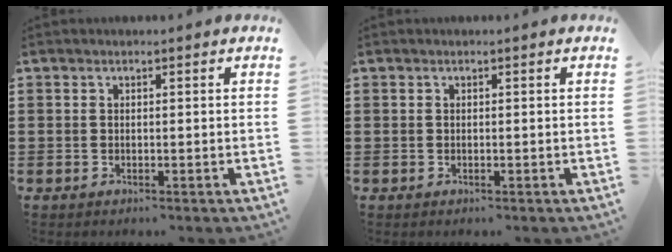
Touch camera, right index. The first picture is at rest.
{"total": 0.0}